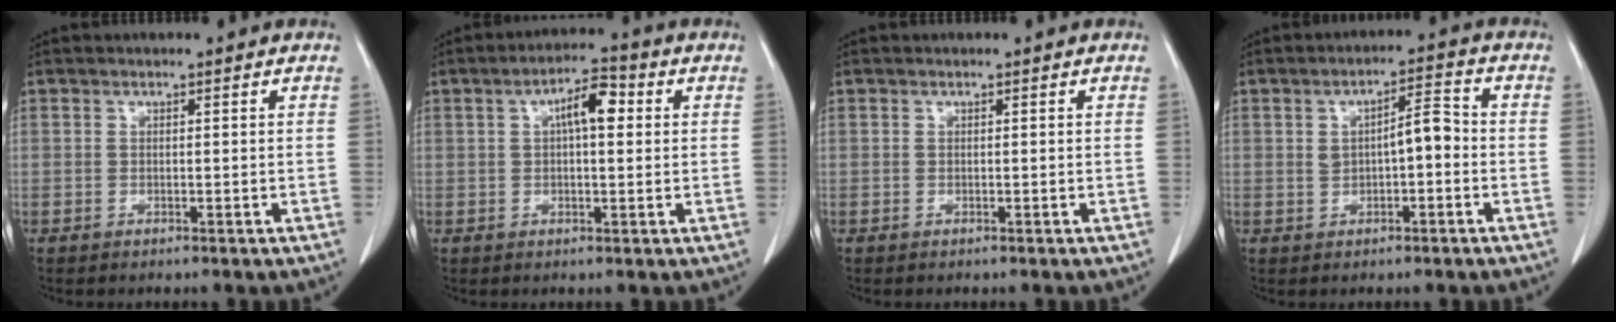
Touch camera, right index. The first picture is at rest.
{"total": 5.9, "force": [1.4, 1.9, 5.4], "torque": [-0.092, 0.018, 0.021]}
{"total": 0.0}
{"total": 5.1, "force": [-0.1, 1.7, 4.8], "torque": [-0.080, 0.023, 0.002]}